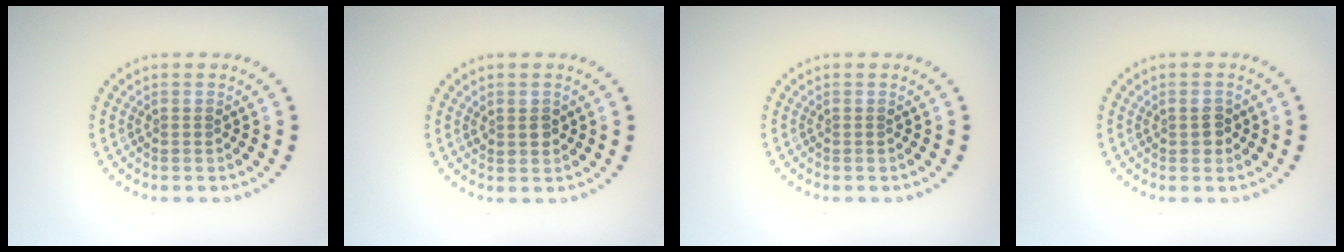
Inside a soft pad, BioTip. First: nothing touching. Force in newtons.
{"total": 1.4, "press": 1.3, "slide": 0.2}
{"total": 0.0}
{"total": 1.4, "press": 1.4, "slide": 0.2}